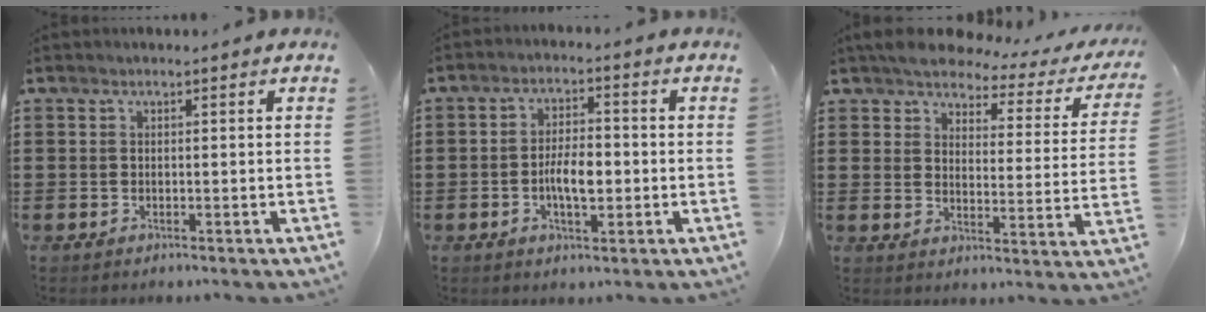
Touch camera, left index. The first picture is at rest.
{"total": 5.7, "force": [-1.0, 2.4, 5.1], "torque": [-0.089, 0.004, -0.022]}
{"total": 4.9, "force": [4.5, 1.2, 1.4], "torque": [-0.057, -0.027, 0.077]}